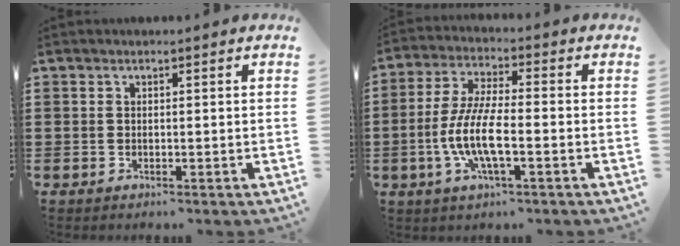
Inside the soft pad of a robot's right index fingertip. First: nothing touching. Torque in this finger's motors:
{"motor_torque": [2.14, 0.00, 0.89, 0.21]}